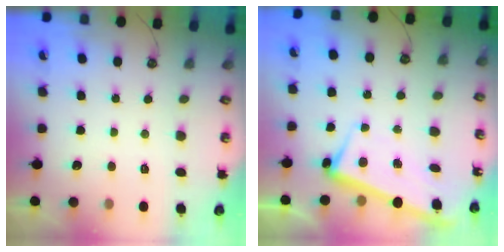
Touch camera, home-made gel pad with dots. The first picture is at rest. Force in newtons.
{"total": 2.4, "press": 2.2, "slide": 0.9}